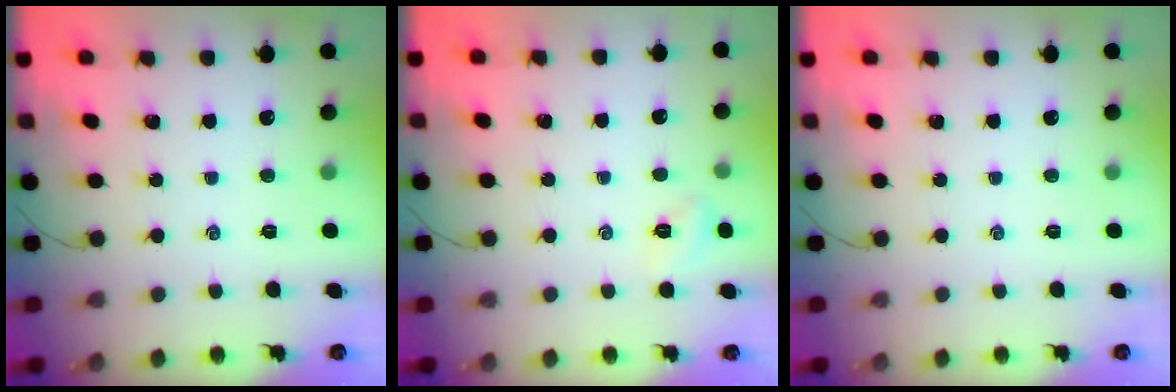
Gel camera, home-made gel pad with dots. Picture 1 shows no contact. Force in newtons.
{"total": 4.4, "press": 4.2, "slide": 1.3}
{"total": 0.0}